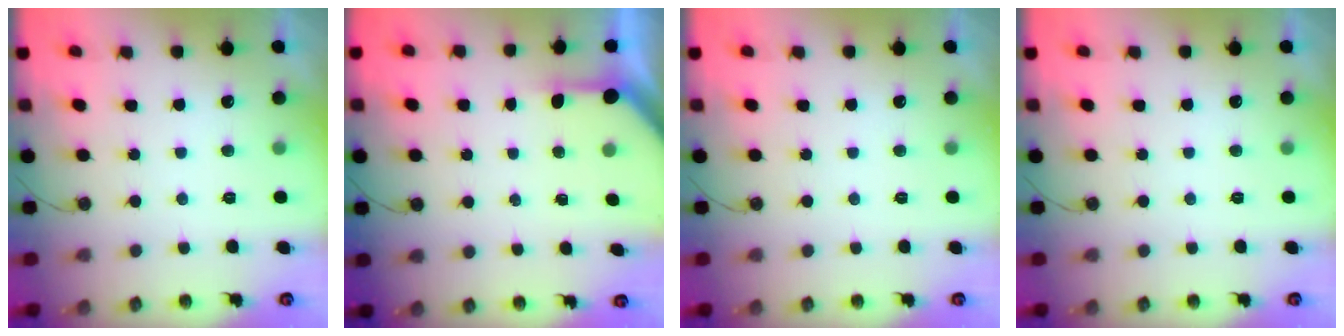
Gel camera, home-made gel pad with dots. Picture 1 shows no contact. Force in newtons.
{"total": 3.8, "press": 3.8, "slide": 0.2}
{"total": 0.0}
{"total": 0.0}